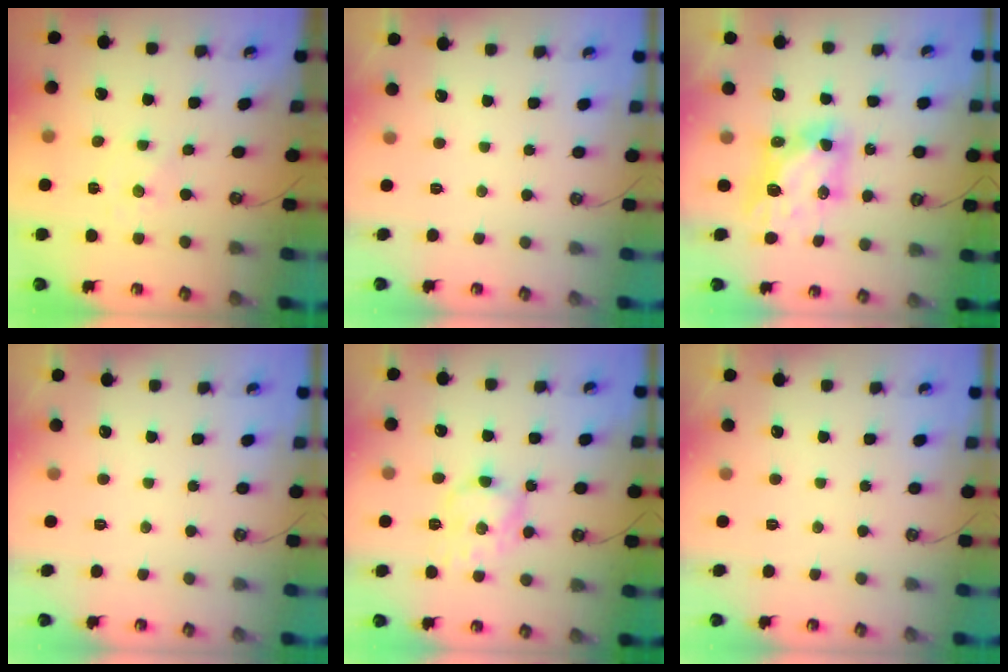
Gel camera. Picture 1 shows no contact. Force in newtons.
{"total": 0.0}
{"total": 7.5, "press": 7.5, "slide": 0.8}
{"total": 0.0}
{"total": 9.2, "press": 9.2, "slide": 0.2}
{"total": 0.0}